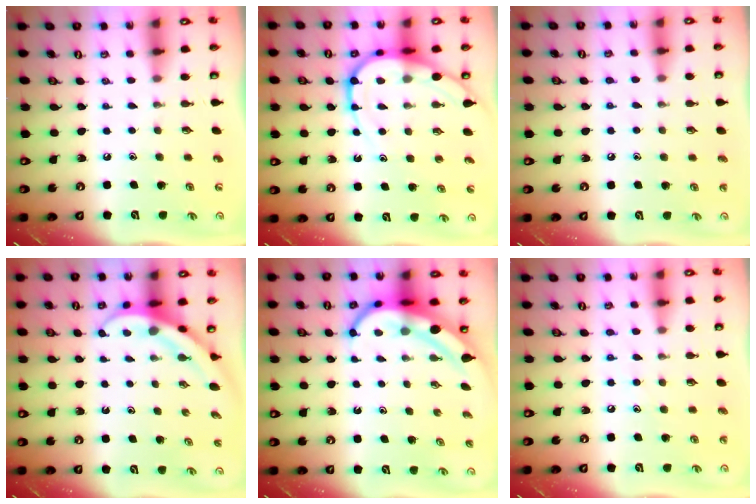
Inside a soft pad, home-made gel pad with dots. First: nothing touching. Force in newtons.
{"total": 10.8, "press": 10.8, "slide": 1.0}
{"total": 5.4, "press": 5.4, "slide": 0.5}
{"total": 6.6, "press": 6.6, "slide": 0.5}
{"total": 8.0, "press": 7.9, "slide": 0.7}
{"total": 6.5, "press": 6.4, "slide": 0.7}